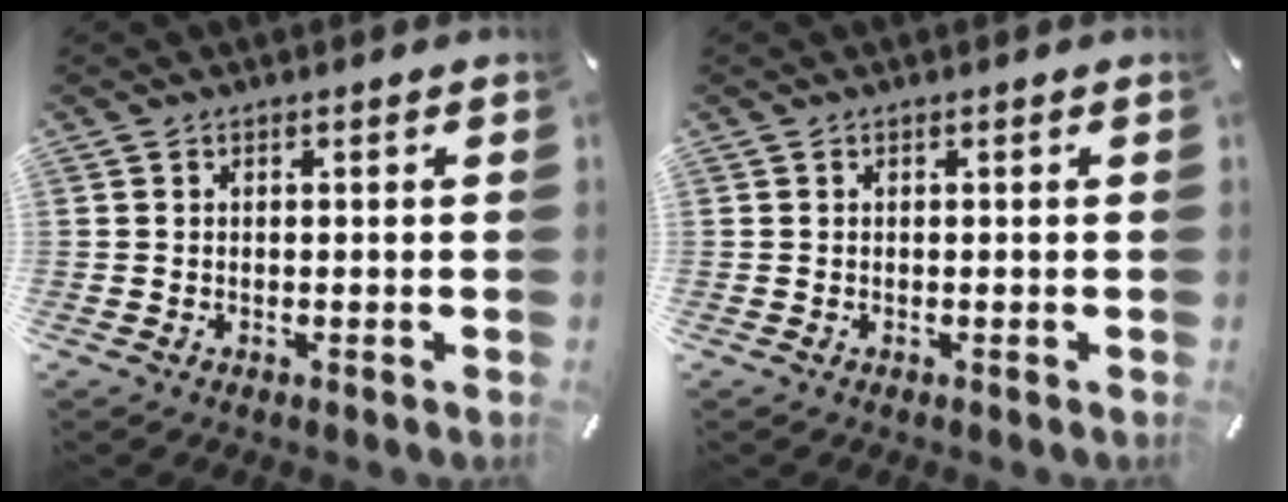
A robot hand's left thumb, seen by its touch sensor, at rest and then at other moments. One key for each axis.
{"total": 0.0}